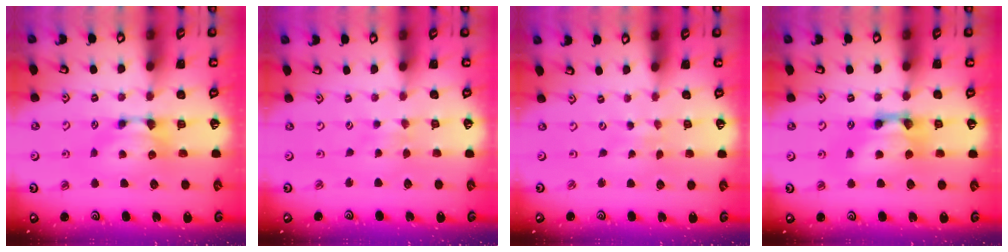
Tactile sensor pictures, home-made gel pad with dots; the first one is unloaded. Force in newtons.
{"total": 2.6, "press": 2.6, "slide": 0.0}
{"total": 5.5, "press": 5.5, "slide": 0.2}
{"total": 4.6, "press": 4.6, "slide": 0.4}